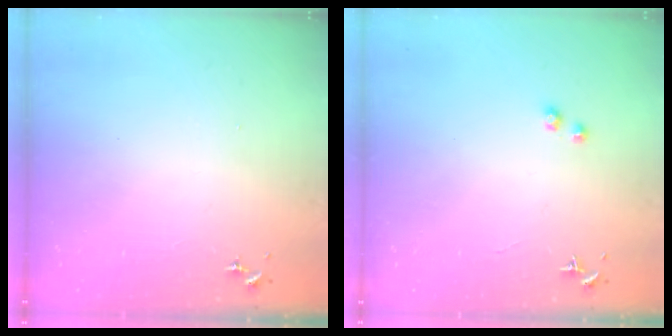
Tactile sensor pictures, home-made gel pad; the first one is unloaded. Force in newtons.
{"total": 1.7, "press": 1.6, "slide": 0.1}